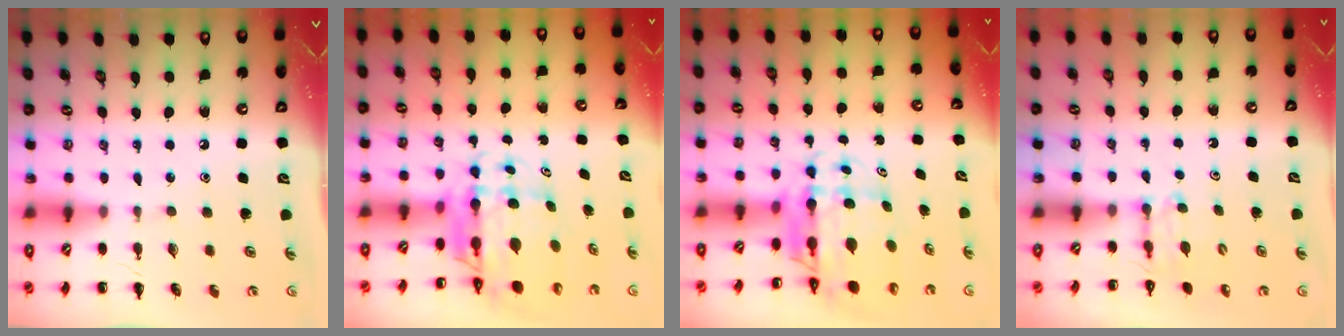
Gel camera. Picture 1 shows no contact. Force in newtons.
{"total": 8.7, "press": 8.2, "slide": 2.9}
{"total": 8.7, "press": 8.2, "slide": 2.9}
{"total": 3.8, "press": 3.6, "slide": 1.1}